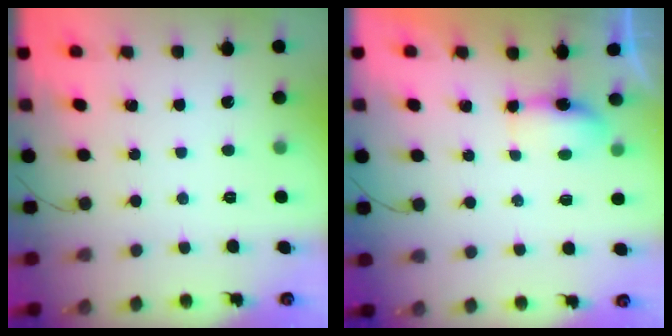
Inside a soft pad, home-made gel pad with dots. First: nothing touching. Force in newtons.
{"total": 6.0, "press": 5.1, "slide": 3.2}